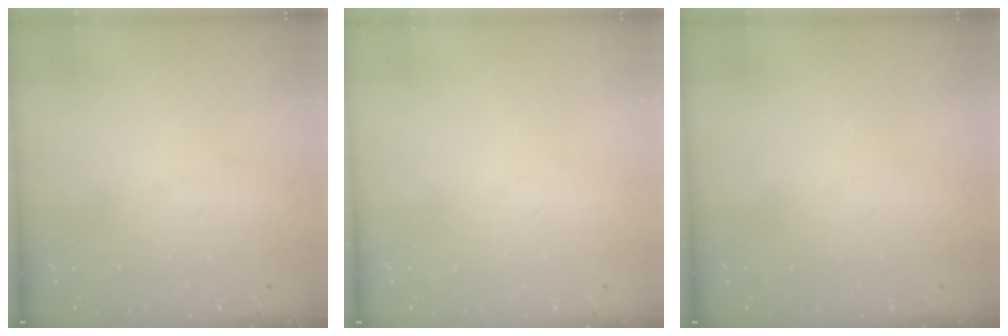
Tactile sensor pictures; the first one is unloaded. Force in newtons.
{"total": 0.0}
{"total": 0.0}